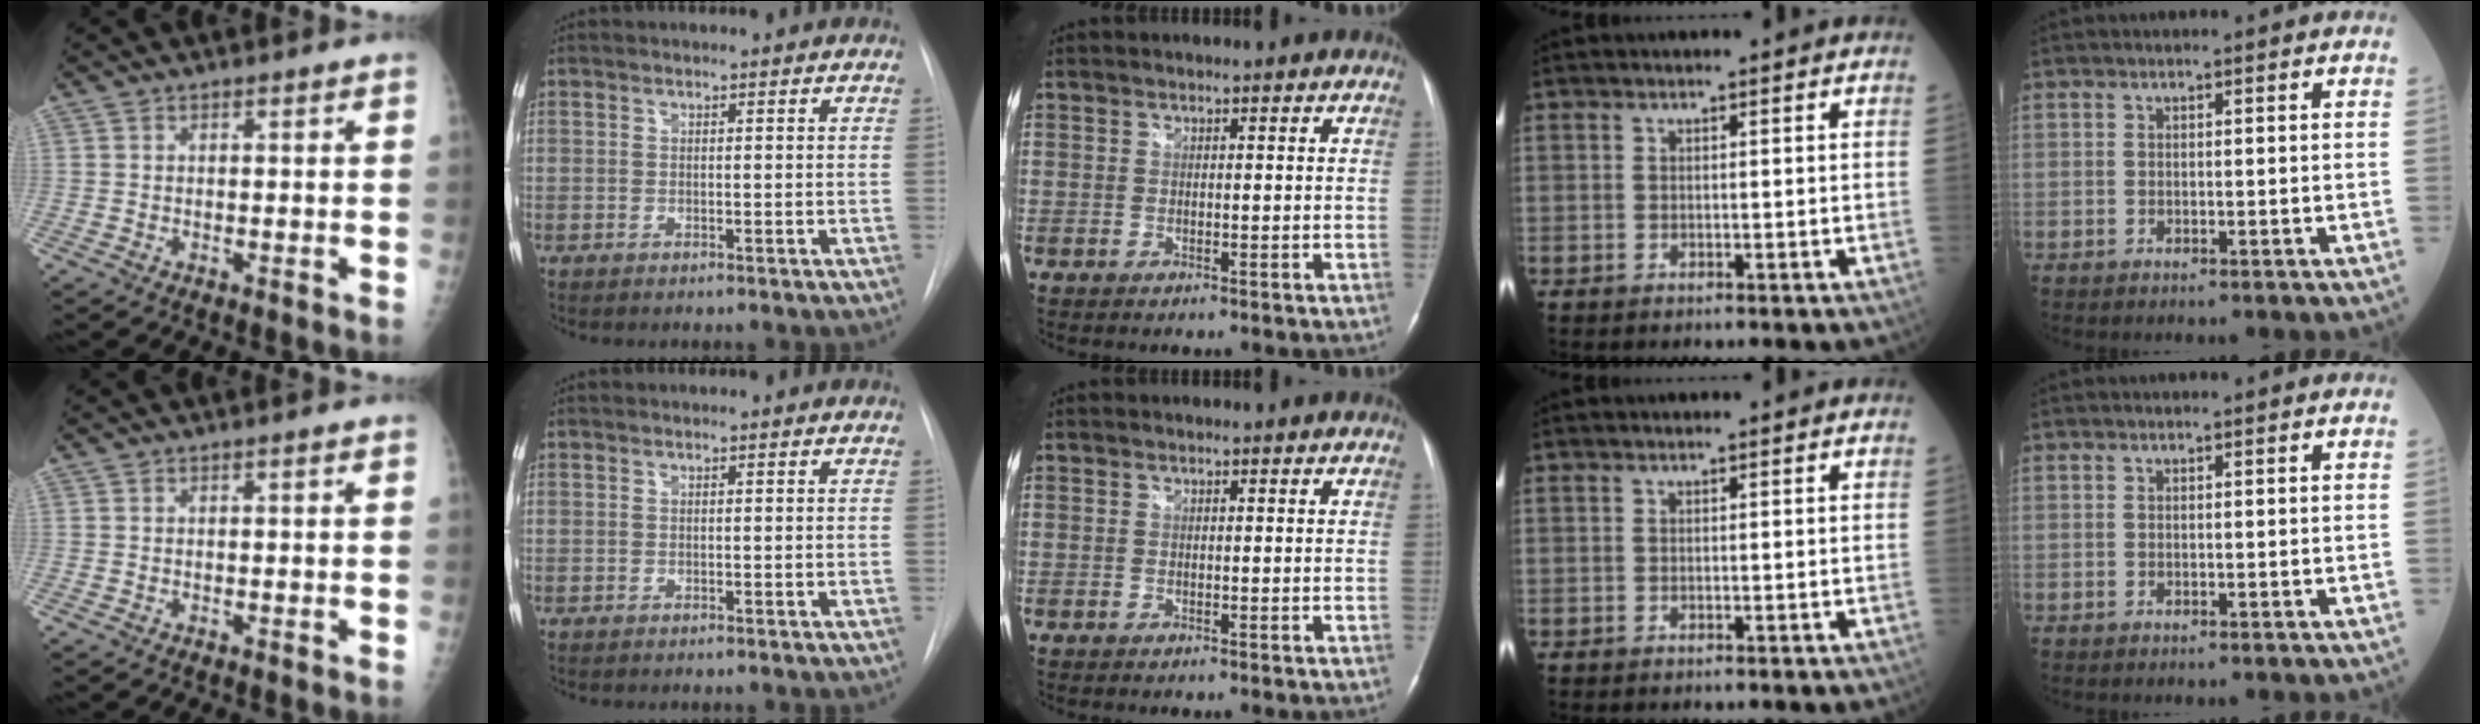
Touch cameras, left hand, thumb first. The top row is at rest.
{}